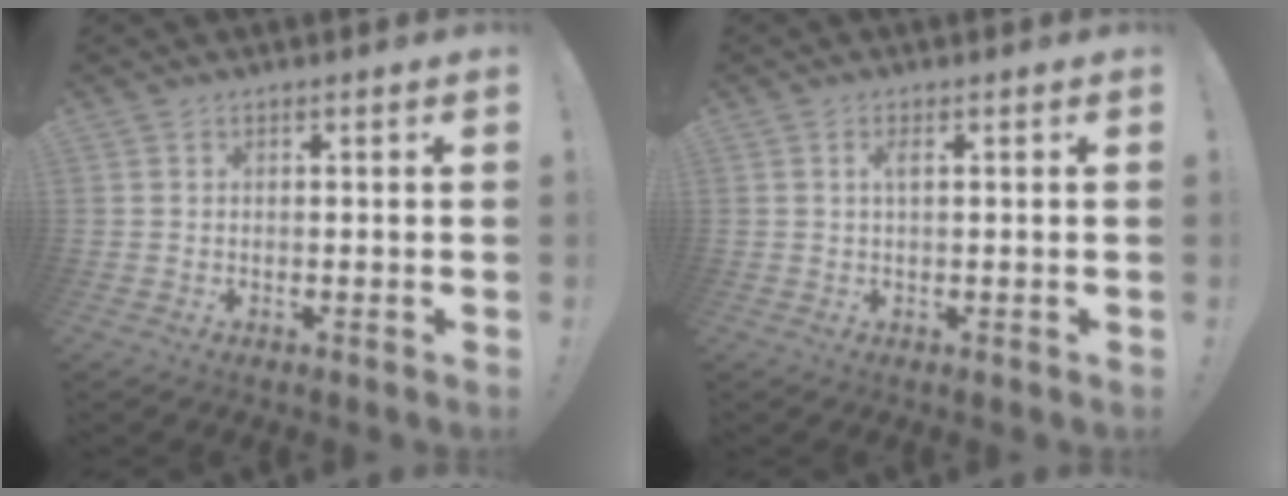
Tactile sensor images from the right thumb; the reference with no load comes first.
{"total": 1.8, "force": [0.4, 0.3, 1.7], "torque": [-0.036, 0.003, 0.006]}